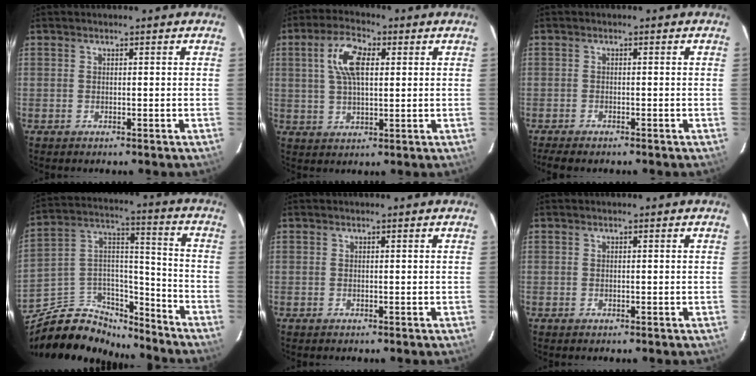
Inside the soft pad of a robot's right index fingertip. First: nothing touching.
{"total": 8.5, "force": [2.4, 3.9, 7.2], "torque": [-0.137, 0.017, 0.044]}
{"total": 4.1, "force": [-3.5, 0.9, 1.9], "torque": [-0.048, -0.016, -0.061]}
{"total": 14.6, "force": [-11.4, 7.9, 4.7], "torque": [-0.100, 0.072, -0.181]}
{"total": 0.0}
{"total": 0.0}